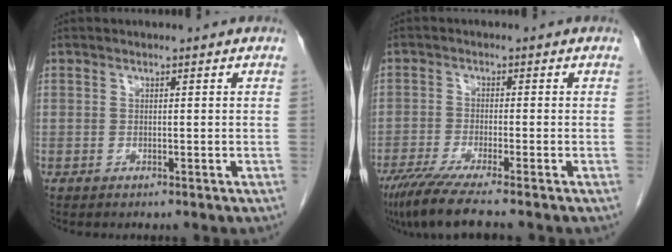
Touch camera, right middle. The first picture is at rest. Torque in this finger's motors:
{"motor_torque": [1.06, -0.88, 0.15, 0.06]}